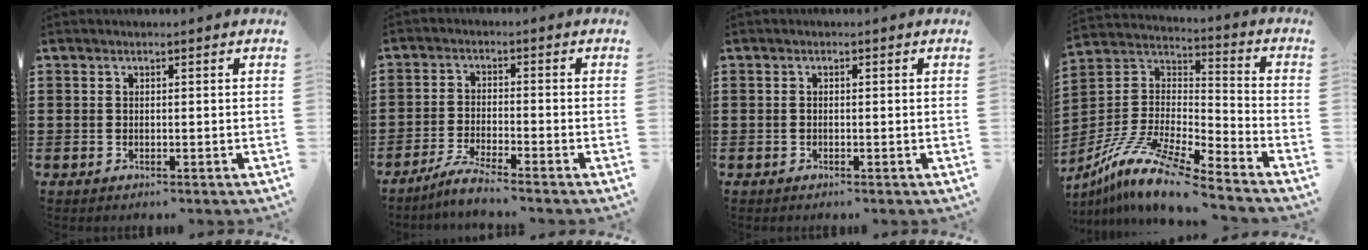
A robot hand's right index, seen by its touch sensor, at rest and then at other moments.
{"total": 3.9, "force": [-3.5, -0.4, 1.6], "torque": [-0.042, -0.009, -0.071]}
{"total": 0.5, "force": [-0.1, 0.2, 0.5], "torque": [-0.011, -0.001, -0.001]}
{"total": 11.6, "force": [-9.4, 1.3, 6.7], "torque": [-0.150, 0.007, -0.191]}